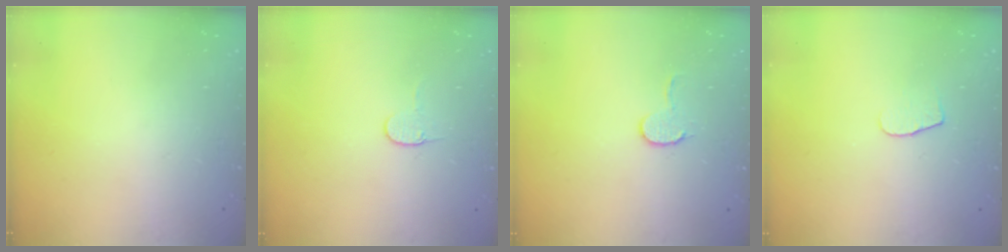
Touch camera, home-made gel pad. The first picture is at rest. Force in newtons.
{"total": 3.2, "press": 3.2, "slide": 0.3}
{"total": 5.9, "press": 5.9, "slide": 0.5}
{"total": 5.4, "press": 5.4, "slide": 0.5}